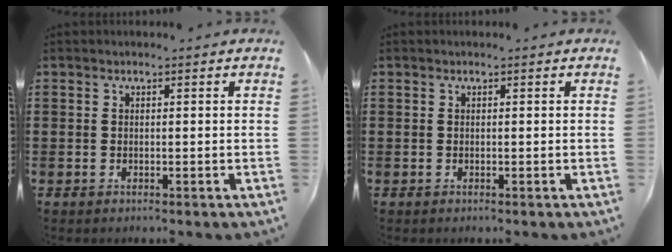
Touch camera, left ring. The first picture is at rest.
{"total": 0.0}